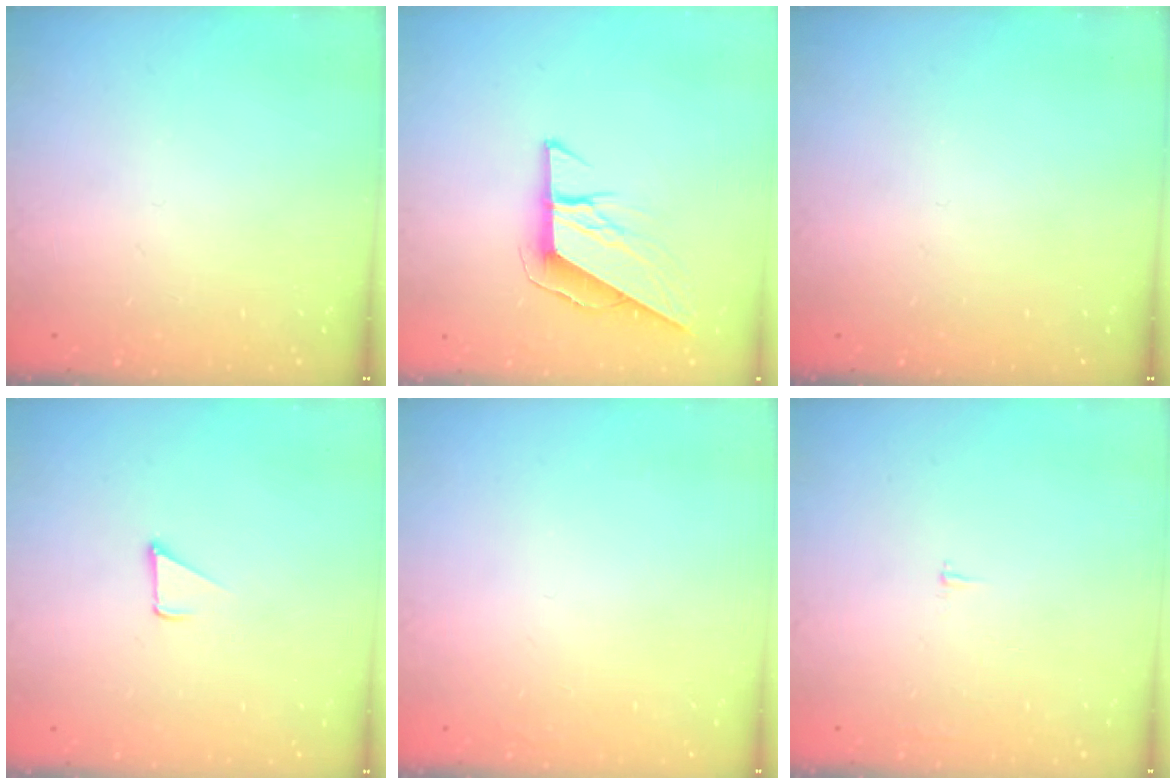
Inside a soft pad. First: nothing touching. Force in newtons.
{"total": 8.2, "press": 8.2, "slide": 0.3}
{"total": 0.0}
{"total": 2.3, "press": 2.3, "slide": 0.2}
{"total": 1.5, "press": 1.5, "slide": 0.1}
{"total": 2.1, "press": 2.1, "slide": 0.2}